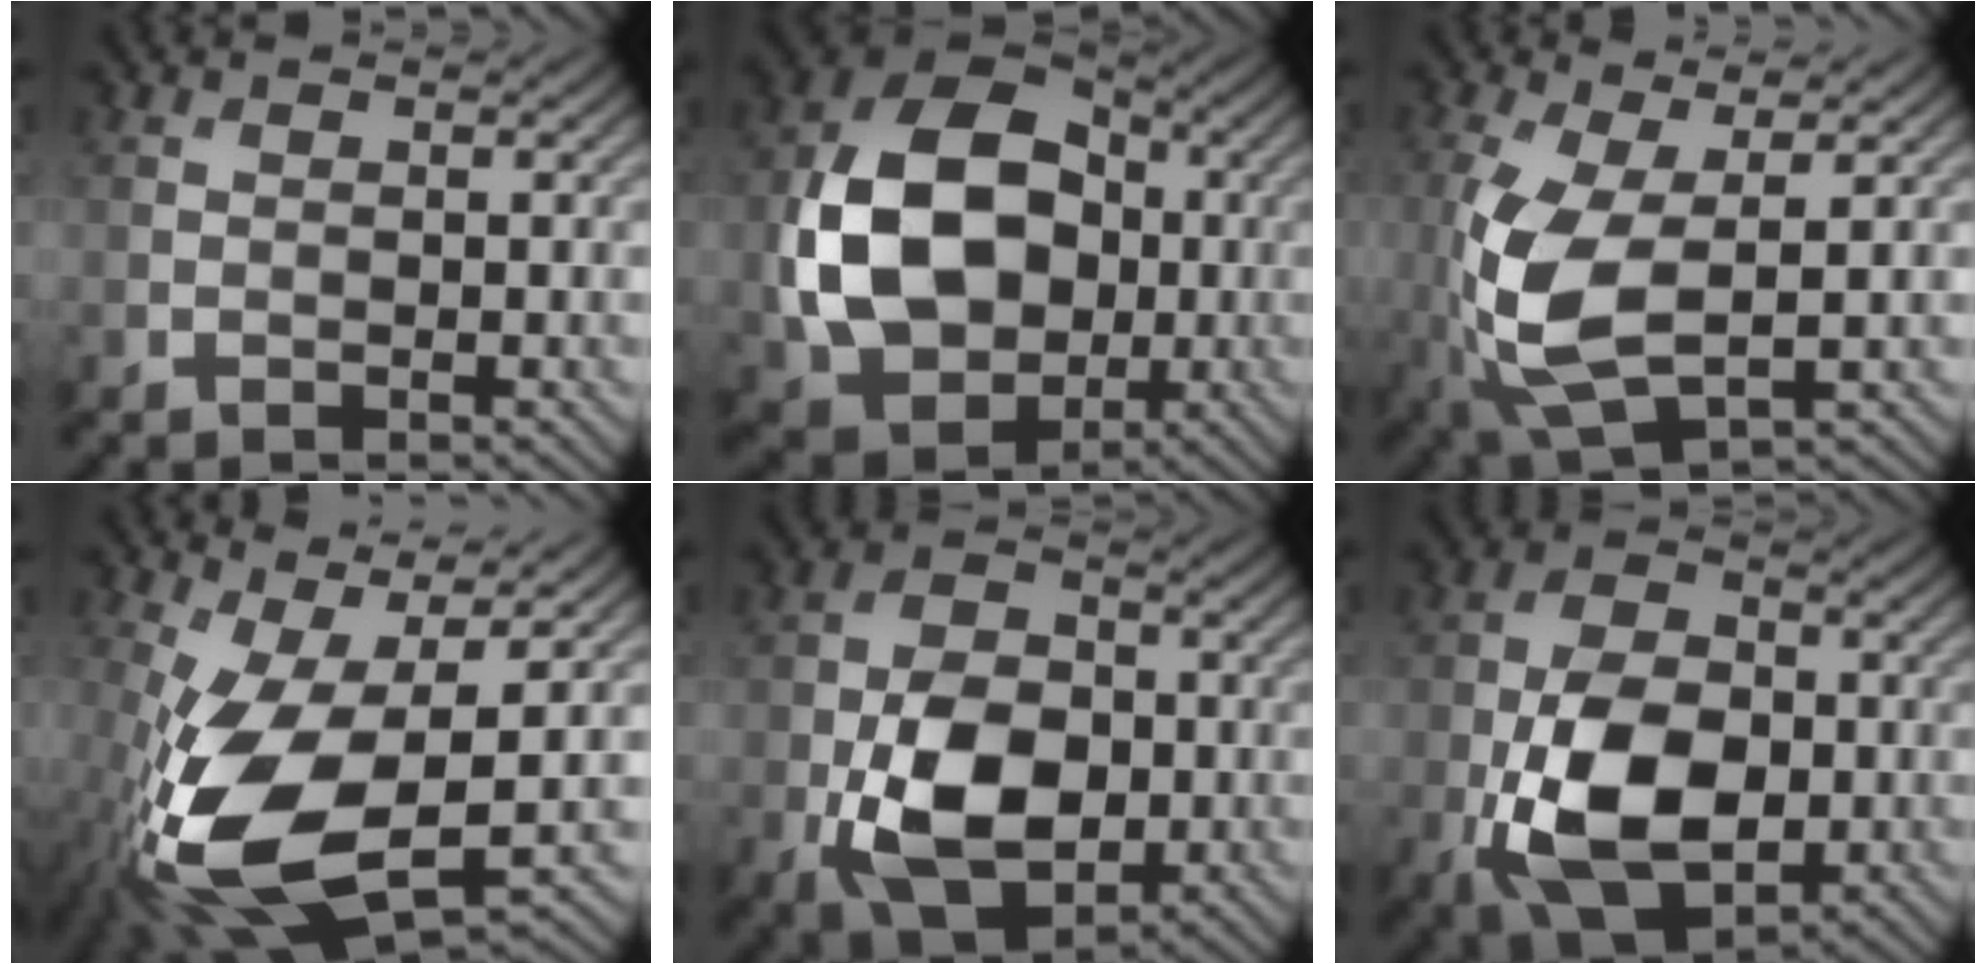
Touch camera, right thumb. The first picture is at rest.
{"total": 15.5, "force": [-0.8, 11.7, 10.1], "torque": [-0.219, 0.008, -0.015]}
{"total": 10.0, "force": [-0.9, 4.6, 8.8], "torque": [-0.222, -0.012, -0.015]}
{"total": 15.4, "force": [-3.4, 6.8, 13.3], "torque": [-0.309, -0.027, -0.054]}
{"total": 10.9, "force": [-2.5, 7.1, 7.8], "torque": [-0.170, -0.016, -0.044]}
{"total": 12.3, "force": [-3.0, 7.5, 9.2], "torque": [-0.201, -0.023, -0.056]}